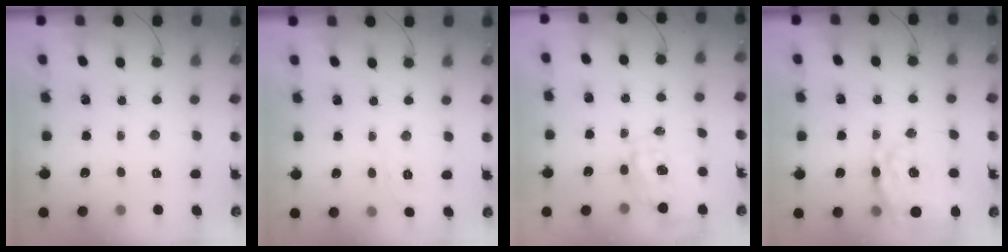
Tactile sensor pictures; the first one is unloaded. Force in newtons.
{"total": 4.8, "press": 4.3, "slide": 2.1}
{"total": 1.5, "press": 1.5, "slide": 0.5}
{"total": 15.4, "press": 14.6, "slide": 4.8}